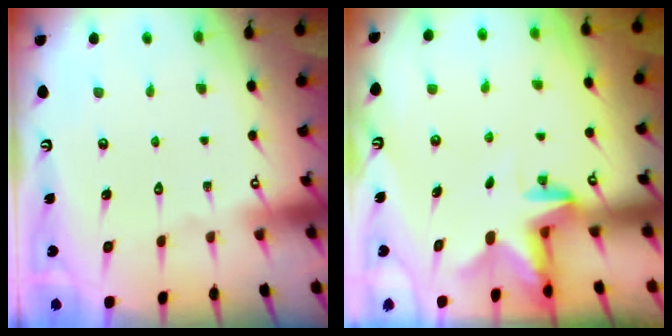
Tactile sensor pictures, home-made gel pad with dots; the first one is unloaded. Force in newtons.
{"total": 2.5, "press": 2.5, "slide": 0.5}